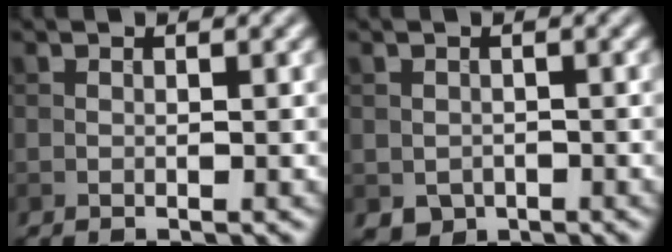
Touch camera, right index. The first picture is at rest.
{"total": 1.8, "force": [-0.7, 1.5, 0.6], "torque": [-0.011, -0.006, -0.012]}